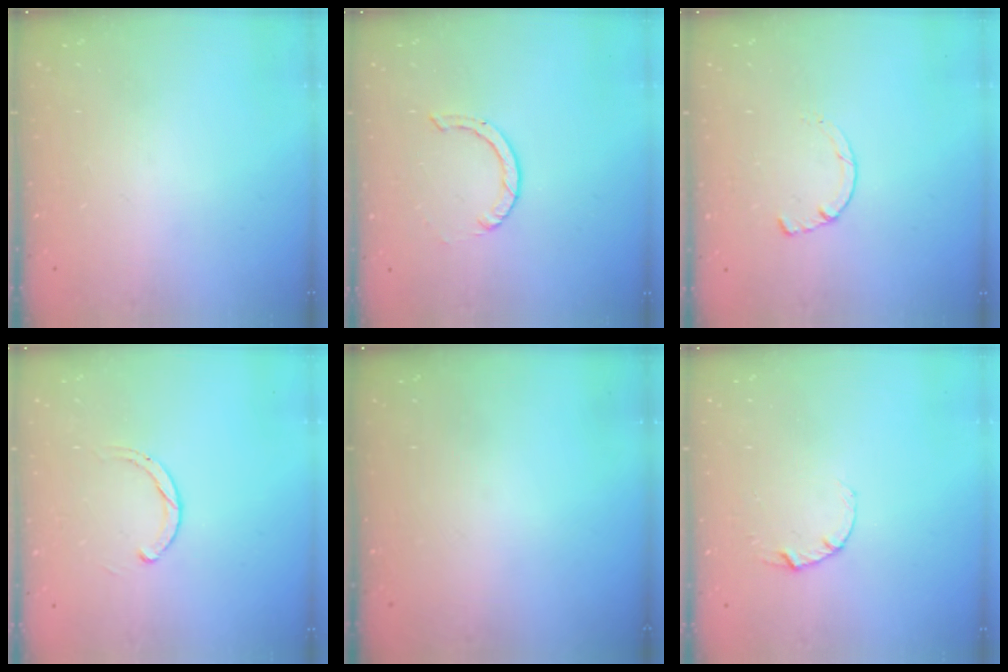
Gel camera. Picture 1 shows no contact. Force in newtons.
{"total": 0.9, "press": 0.9, "slide": 0.1}
{"total": 1.4, "press": 1.4, "slide": 0.3}
{"total": 1.9, "press": 1.9, "slide": 0.2}
{"total": 0.0}
{"total": 3.2, "press": 3.2, "slide": 0.4}